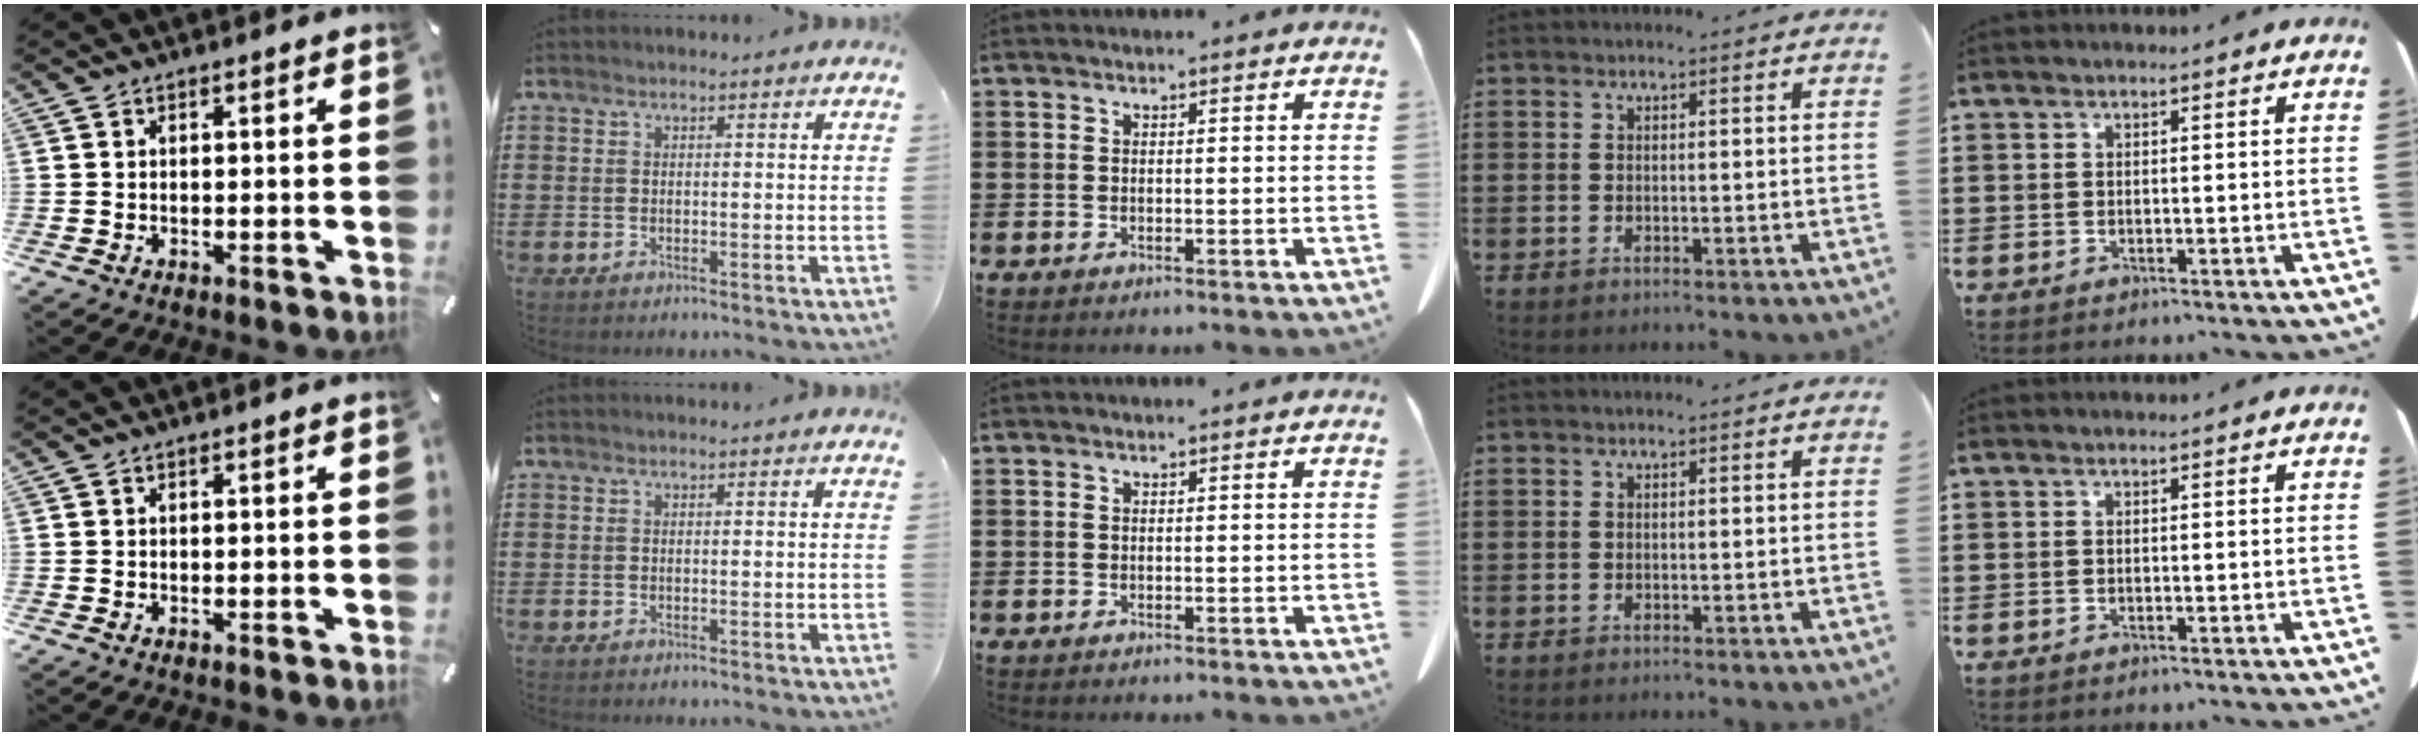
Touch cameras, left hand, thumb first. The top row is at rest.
{}